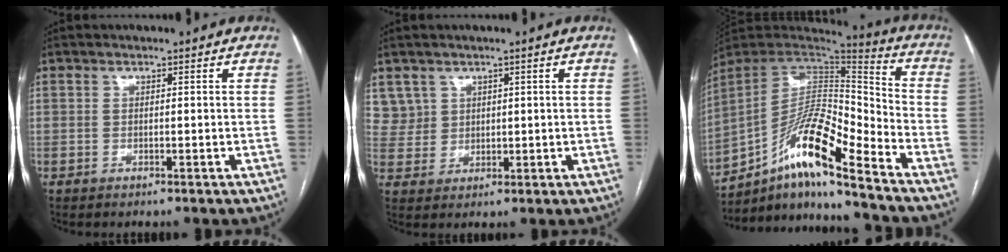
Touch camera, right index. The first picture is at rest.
{"total": 4.9, "force": [2.7, 4.1, -0.2], "torque": [0.010, 0.009, 0.059]}
{"total": 16.4, "force": [-10.7, 1.8, 12.3], "torque": [-0.220, 0.017, -0.187]}